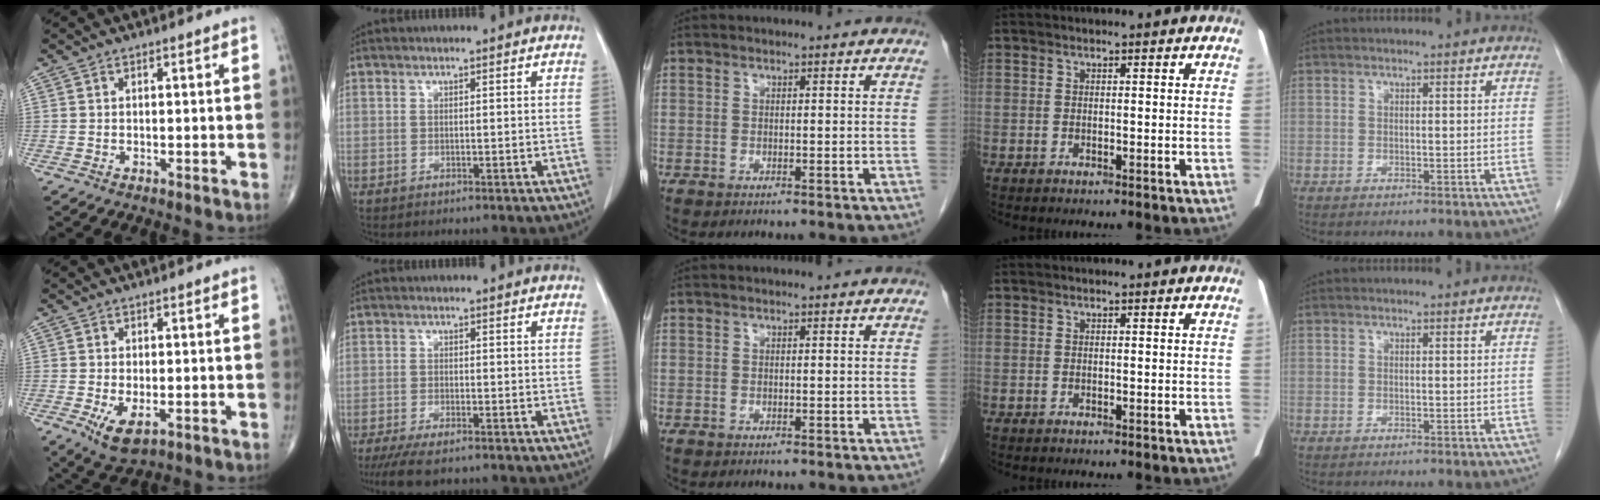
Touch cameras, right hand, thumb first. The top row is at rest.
{"thumb": {"total": 5.8, "force": [-1.8, 2.8, 4.7], "torque": [-0.086, -0.013, -0.024]}, "index": {"total": 5.9, "force": [-4.8, 0.9, 3.2], "torque": [-0.053, -0.013, -0.078]}}